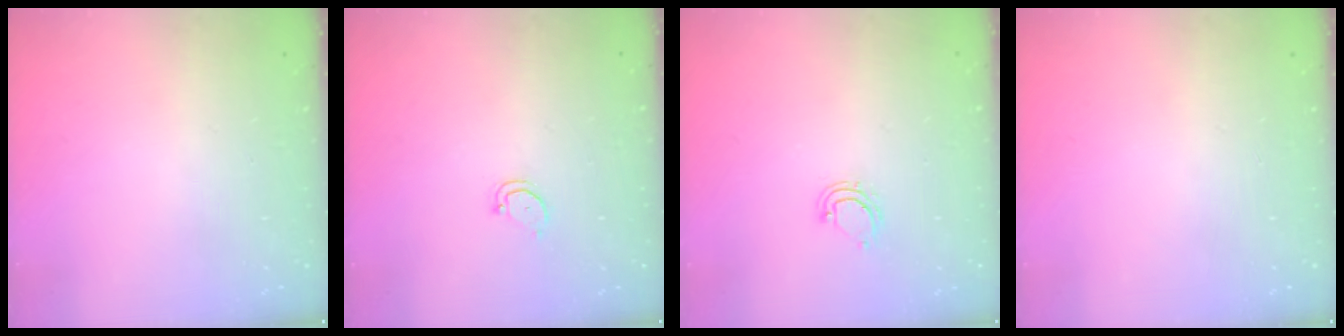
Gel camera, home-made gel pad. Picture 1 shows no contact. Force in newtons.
{"total": 2.5, "press": 2.5, "slide": 0.3}
{"total": 5.0, "press": 5.0, "slide": 0.2}
{"total": 0.0}